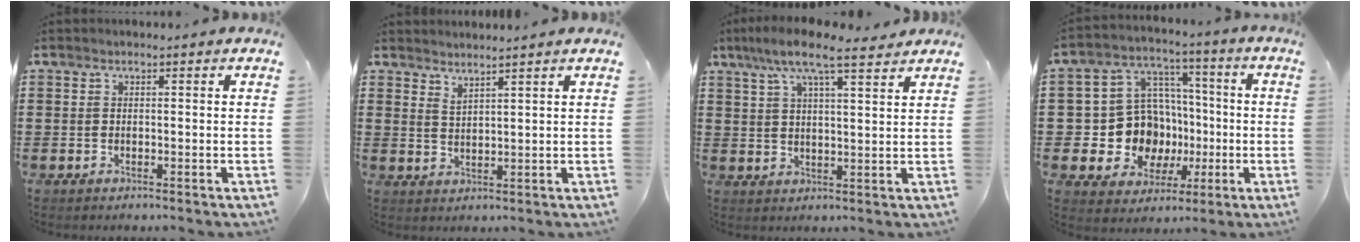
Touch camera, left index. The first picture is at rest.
{"total": 2.1, "force": [2.1, -0.3, 0.1], "torque": [-0.007, -0.003, 0.040]}
{"total": 8.3, "force": [6.3, 1.5, 5.1], "torque": [-0.117, -0.009, 0.113]}
{"total": 11.4, "force": [-1.4, 10.7, 3.7], "torque": [-0.106, 0.001, -0.015]}